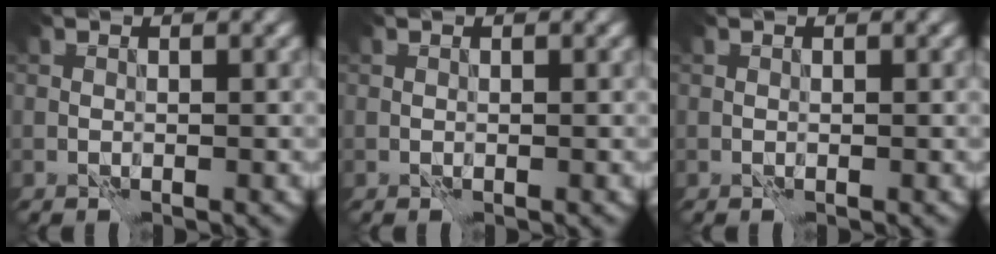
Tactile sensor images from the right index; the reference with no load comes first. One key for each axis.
{"total": 0.0}
{"total": 0.0}